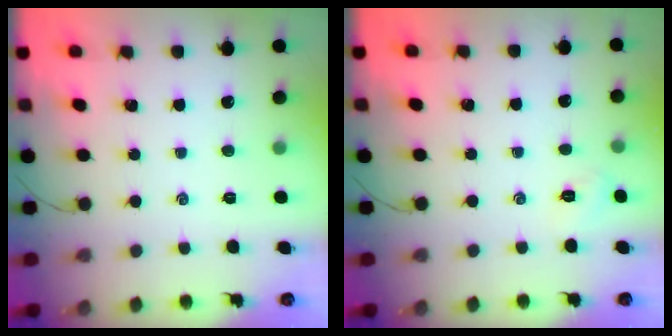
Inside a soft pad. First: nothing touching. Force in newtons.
{"total": 2.6, "press": 2.4, "slide": 0.8}